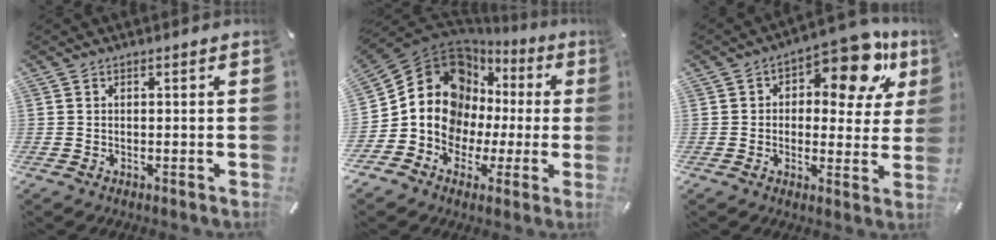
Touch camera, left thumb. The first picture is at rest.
{"total": 14.4, "force": [3.0, 12.8, 5.9], "torque": [-0.142, -0.039, 0.060]}
{"total": 14.5, "force": [7.5, 7.2, 10.0], "torque": [-0.128, -0.045, 0.123]}